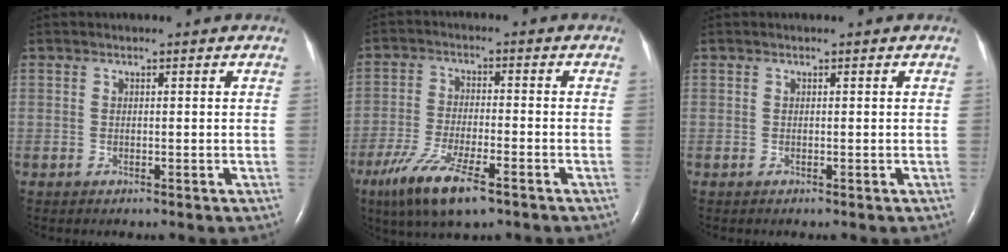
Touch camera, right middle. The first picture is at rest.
{"total": 10.2, "force": [-6.3, 2.1, 7.7], "torque": [-0.155, -0.022, -0.109]}
{"total": 0.0}